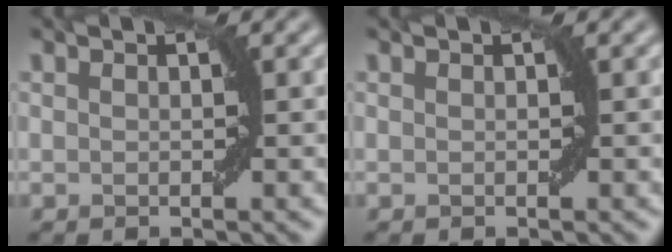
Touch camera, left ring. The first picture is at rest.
{"total": 0.0}